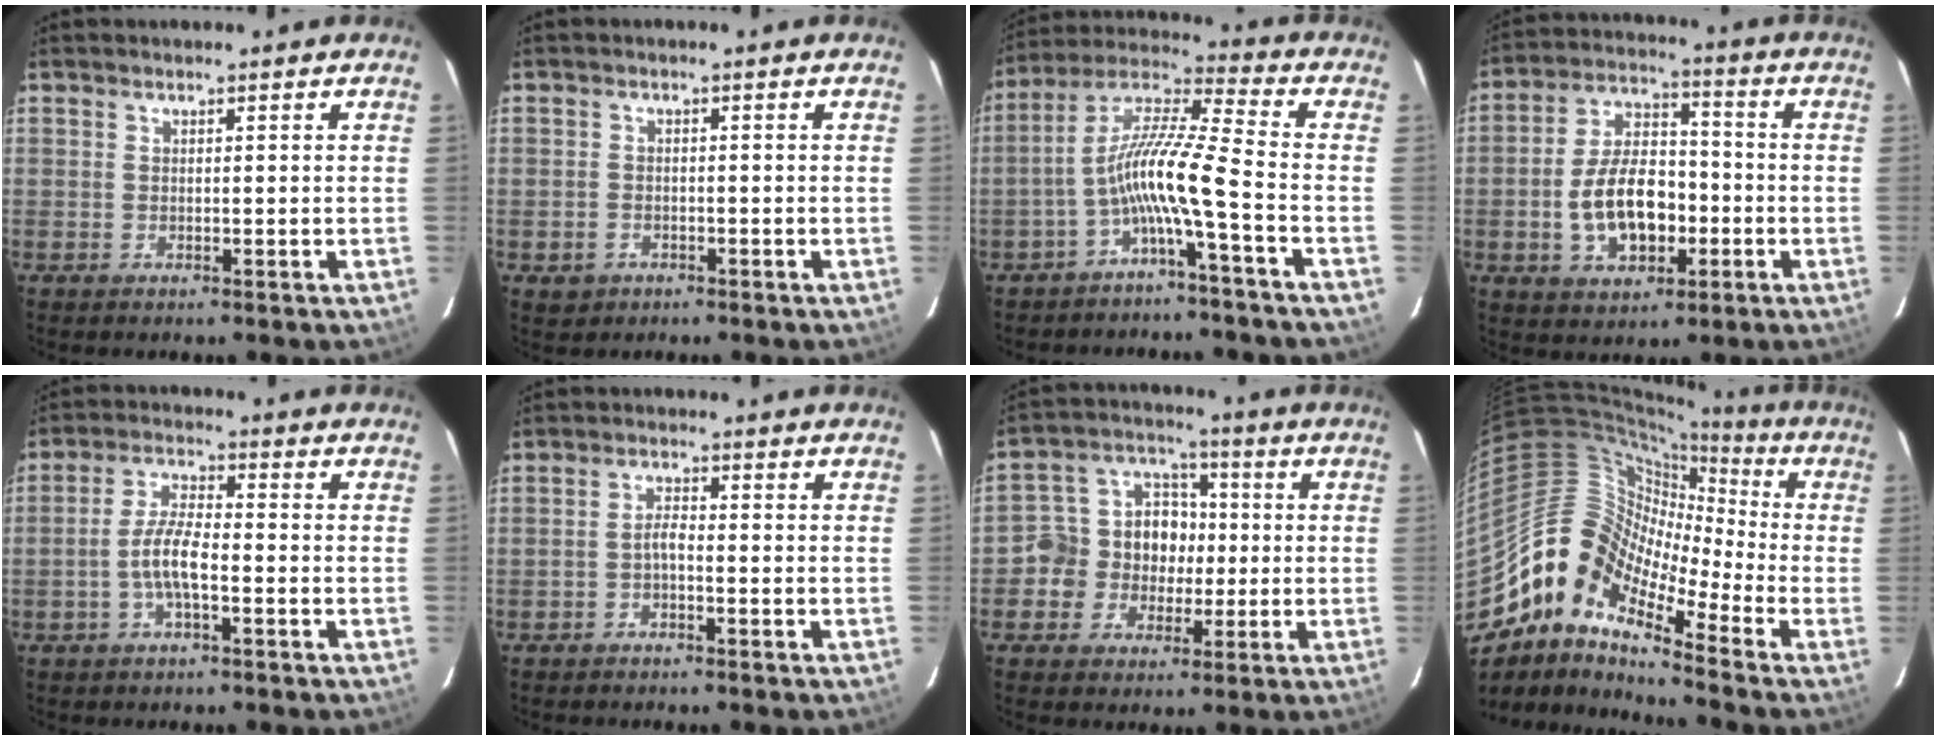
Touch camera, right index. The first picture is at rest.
{"total": 2.8, "force": [-1.2, 2.4, 0.8], "torque": [-0.022, 0.002, -0.012]}
{"total": 10.4, "force": [-4.2, -0.2, 9.5], "torque": [-0.200, 0.017, -0.083]}
{"total": 12.5, "force": [-3.1, 7.3, 9.6], "torque": [-0.192, 0.020, -0.043]}
{"total": 5.7, "force": [-2.0, 1.4, 5.2], "torque": [-0.110, 0.008, -0.040]}
{"total": 2.0, "force": [-1.2, 0.6, 1.5], "torque": [-0.035, 0.008, -0.024]}
{"total": 10.2, "force": [-1.4, 9.4, 3.6], "torque": [-0.079, 0.034, -0.030]}
{"total": 12.7, "force": [-8.1, 6.1, 7.7], "torque": [-0.115, 0.014, -0.181]}